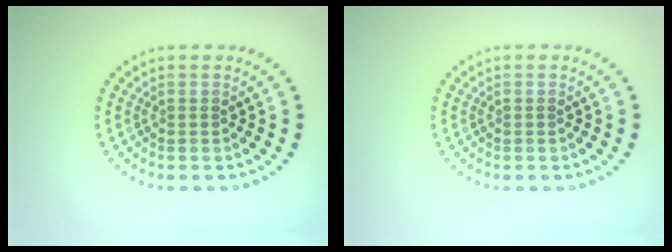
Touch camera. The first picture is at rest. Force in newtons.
{"total": 0.0}